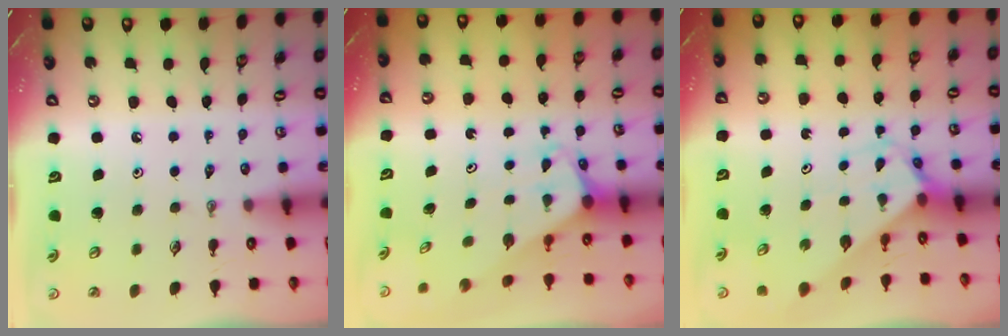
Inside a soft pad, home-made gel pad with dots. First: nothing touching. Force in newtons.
{"total": 2.0, "press": 2.0, "slide": 0.1}
{"total": 2.7, "press": 2.7, "slide": 0.2}